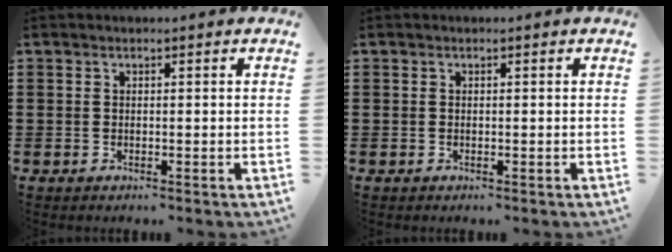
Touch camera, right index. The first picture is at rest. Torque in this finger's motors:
{"motor_torque": [0.83, 1.31, 0.00, 0.00]}